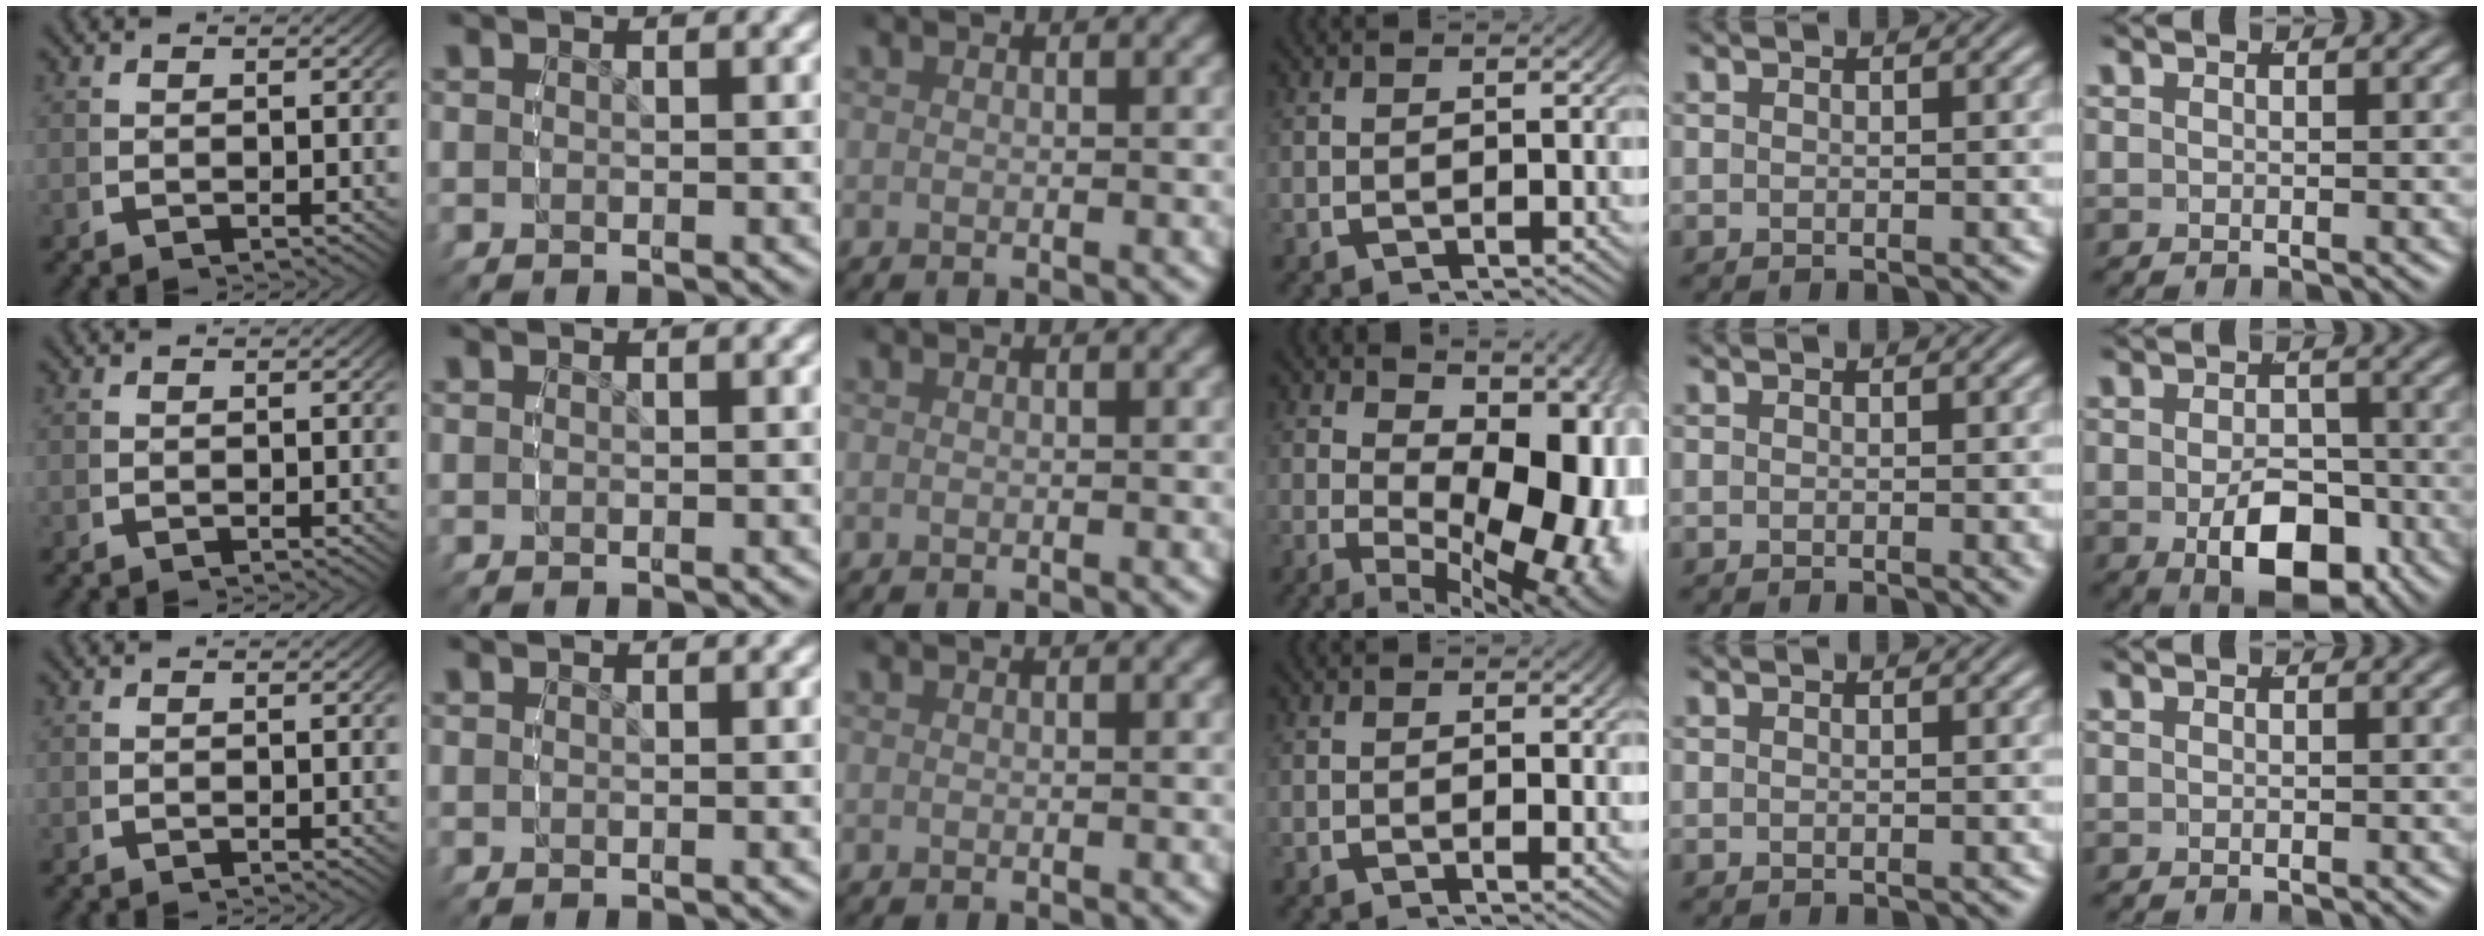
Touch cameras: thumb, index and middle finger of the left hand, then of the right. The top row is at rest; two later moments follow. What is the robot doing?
{"motion": "lift_and_place", "object": "toy banana"}